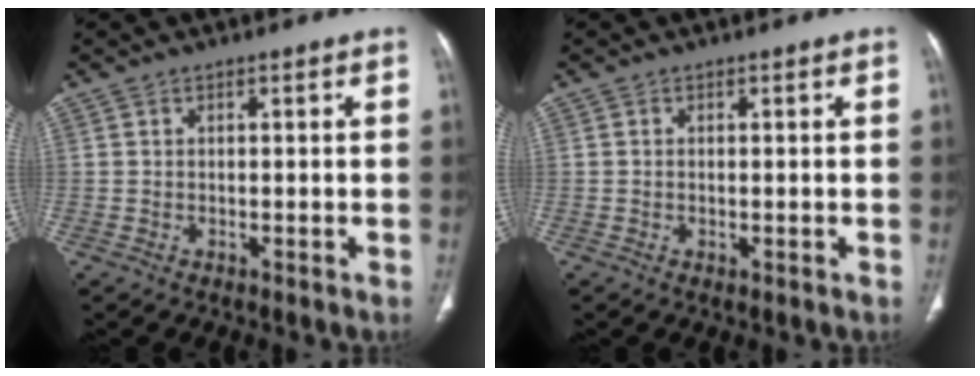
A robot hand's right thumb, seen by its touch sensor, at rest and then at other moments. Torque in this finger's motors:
{"motor_torque": [-0.20, 0.08, -0.28, 0.10, -0.02]}